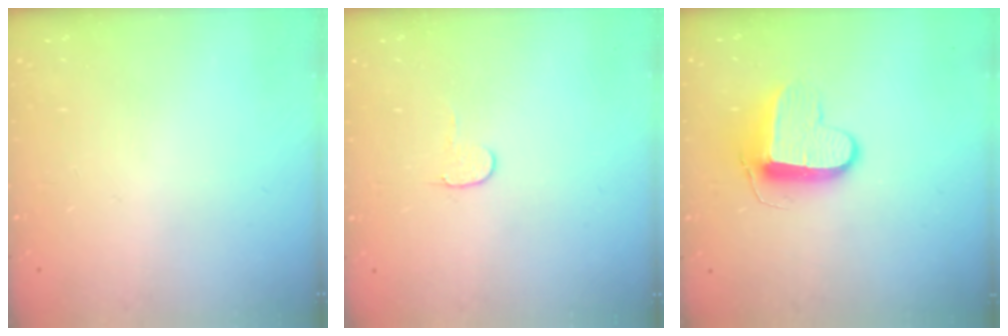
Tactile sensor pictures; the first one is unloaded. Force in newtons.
{"total": 3.6, "press": 3.6, "slide": 0.4}
{"total": 9.9, "press": 9.9, "slide": 0.1}